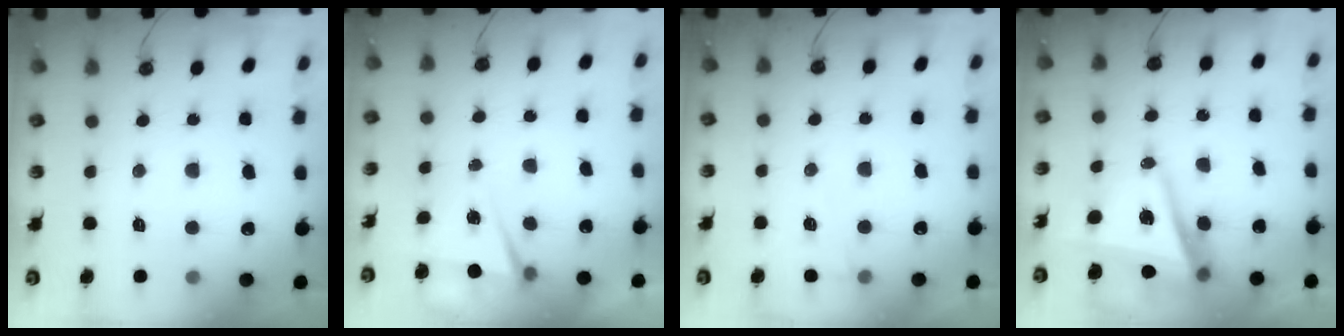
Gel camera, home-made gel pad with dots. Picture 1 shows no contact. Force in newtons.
{"total": 1.9, "press": 1.4, "slide": 1.3}
{"total": 5.2, "press": 2.9, "slide": 4.3}
{"total": 7.6, "press": 6.5, "slide": 4.0}